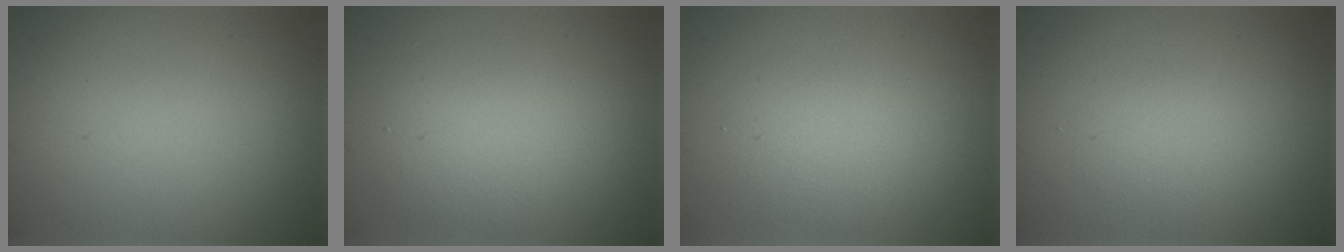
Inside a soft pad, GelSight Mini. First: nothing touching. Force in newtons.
{"total": 3.8, "press": 3.8, "slide": 0.4}
{"total": 2.8, "press": 2.8, "slide": 0.2}
{"total": 1.4, "press": 1.4, "slide": 0.0}